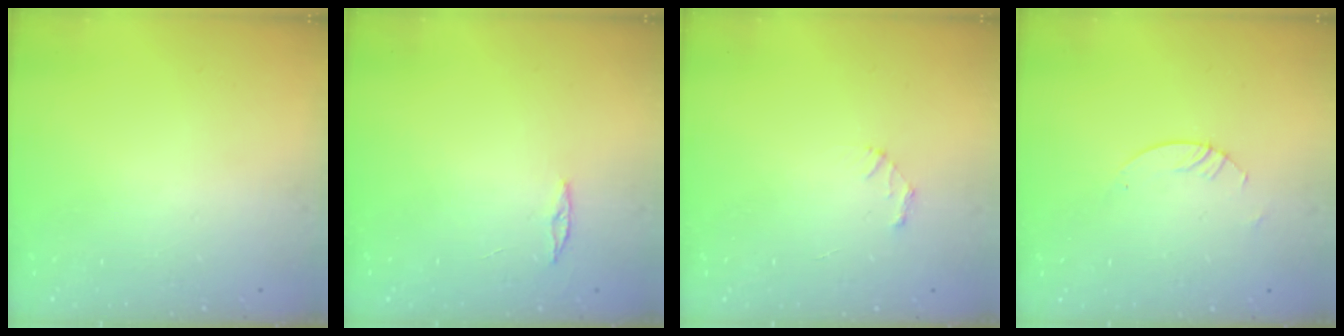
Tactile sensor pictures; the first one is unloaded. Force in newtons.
{"total": 3.0, "press": 2.9, "slide": 0.3}
{"total": 2.1, "press": 2.1, "slide": 0.2}
{"total": 3.0, "press": 2.9, "slide": 0.3}